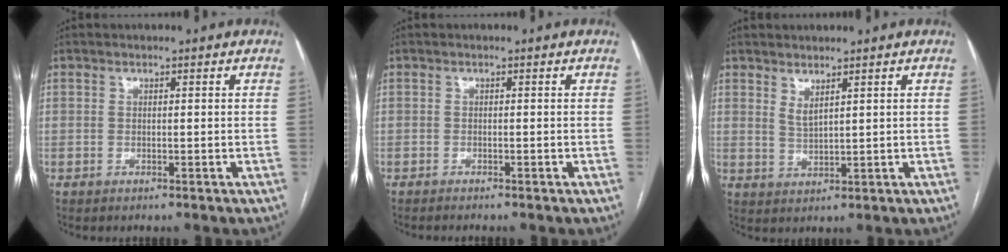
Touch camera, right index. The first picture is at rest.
{"total": 1.6, "force": [-1.5, -0.1, 0.6], "torque": [-0.007, -0.001, -0.020]}
{"total": 2.1, "force": [1.6, 0.3, 1.4], "torque": [-0.031, -0.011, 0.037]}